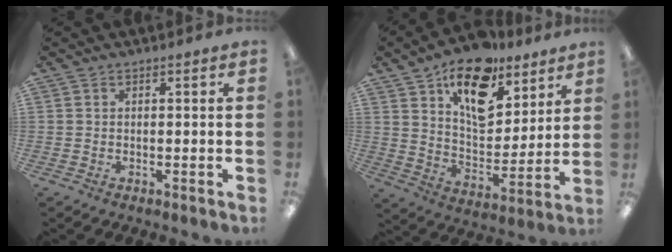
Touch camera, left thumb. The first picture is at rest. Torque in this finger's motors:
{"motor_torque": [0.60, 0.82, 1.11, -1.66, 0.13]}